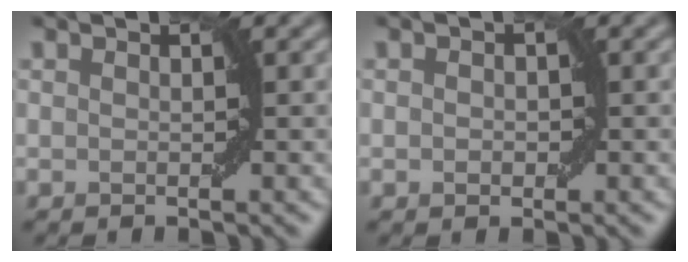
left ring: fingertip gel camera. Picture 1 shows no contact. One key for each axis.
{"total": 1.0, "fx": 0.0, "fy": 0.7, "fz": 0.7, "tx": -0.007, "ty": 0.001, "tz": 0.000}